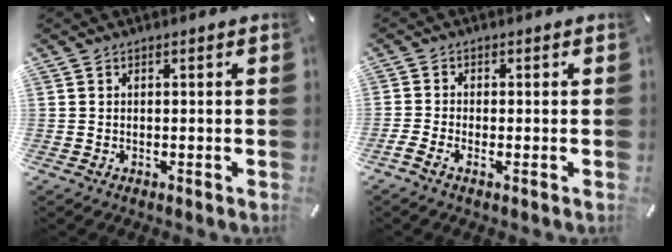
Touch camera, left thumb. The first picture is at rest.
{"total": 1.7, "force": [-1.1, 0.7, 1.2], "torque": [-0.020, 0.004, -0.019]}